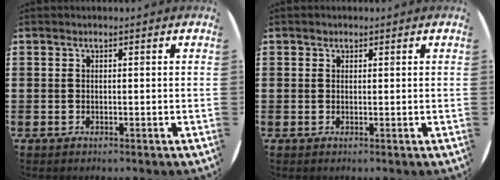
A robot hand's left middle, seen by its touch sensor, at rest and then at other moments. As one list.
[{"total": 0.5, "force": [0.4, 0.3, -0.1], "torque": [0.002, 0.004, 0.008]}]